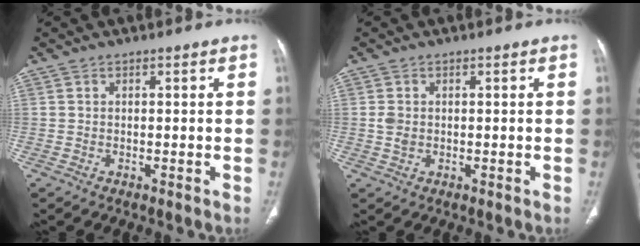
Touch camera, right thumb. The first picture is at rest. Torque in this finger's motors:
{"motor_torque": [0.36, 0.88, 0.31, 0.40, 0.10]}